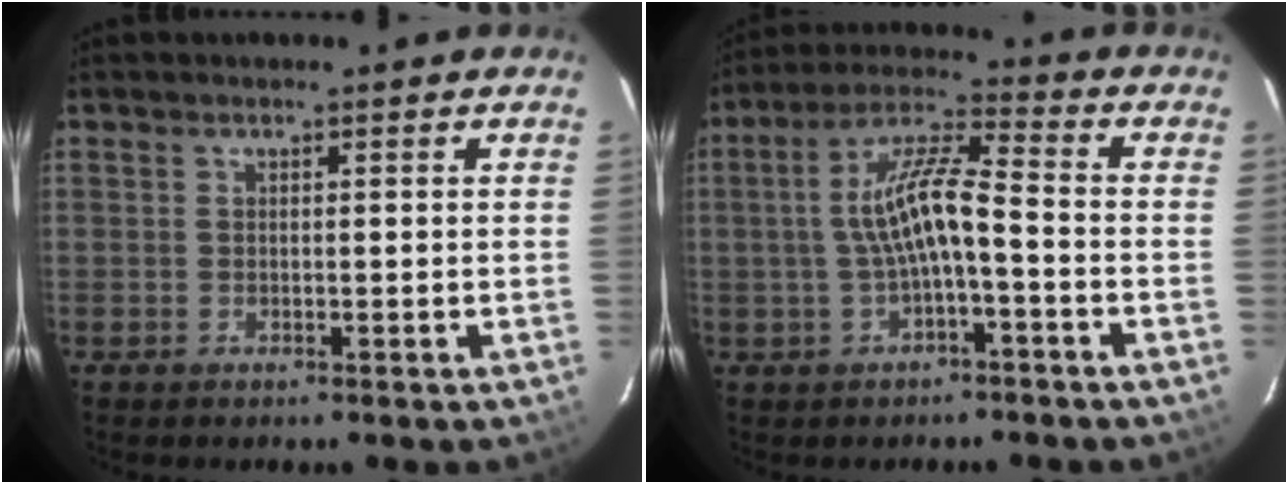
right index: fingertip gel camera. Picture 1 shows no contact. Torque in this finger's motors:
{"motor_torque": [0.44, -0.13, 0.35, 0.13]}